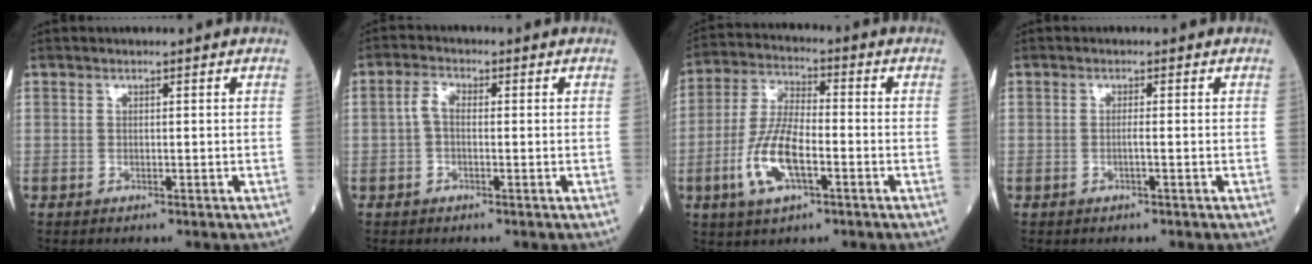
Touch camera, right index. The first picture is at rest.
{"total": 2.5, "force": [-0.2, 1.4, 2.1], "torque": [-0.044, 0.012, -0.006]}
{"total": 10.1, "force": [-3.4, 3.1, 9.0], "torque": [-0.193, -0.002, -0.066]}
{"total": 0.9, "force": [-0.3, -0.2, 0.9], "torque": [-0.016, 0.000, -0.007]}